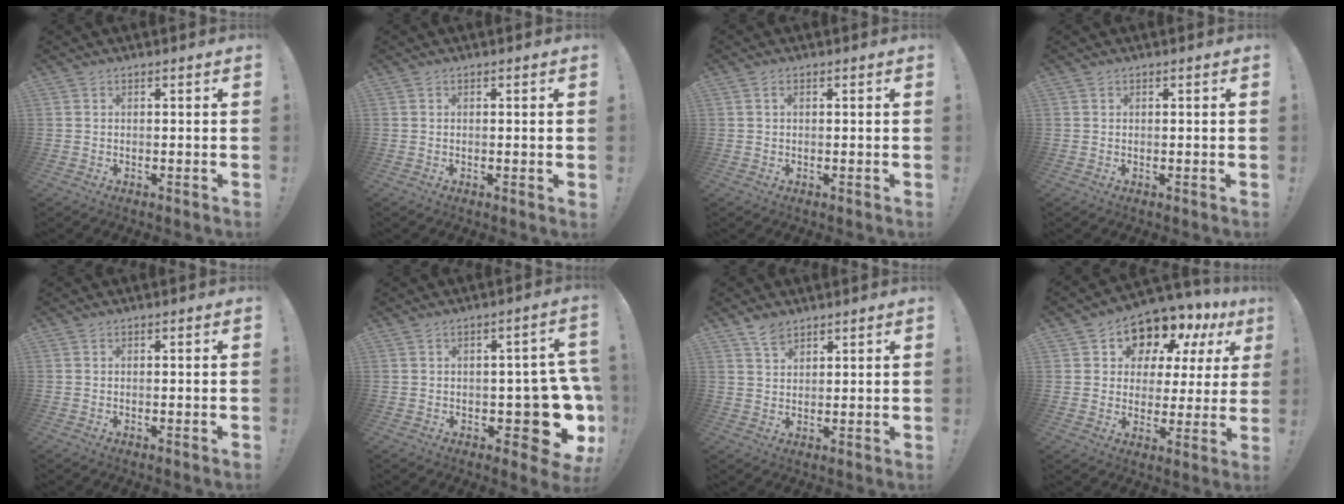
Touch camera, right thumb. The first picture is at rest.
{"total": 0.6, "force": [0.0, -0.4, 0.5], "torque": [-0.006, -0.004, -0.001]}
{"total": 1.0, "force": [0.3, 0.7, 0.7], "torque": [-0.013, 0.004, 0.005]}
{"total": 0.0}
{"total": 0.8, "force": [-0.3, -0.4, 0.5], "torque": [-0.013, 0.000, -0.006]}
{"total": 12.1, "force": [-3.0, 6.3, 9.9], "torque": [-0.097, 0.016, -0.041]}
{"total": 3.9, "force": [3.2, 1.6, 1.6], "torque": [-0.027, -0.016, 0.059]}
{"total": 9.9, "force": [7.2, 6.1, 2.9], "torque": [-0.045, -0.069, 0.133]}